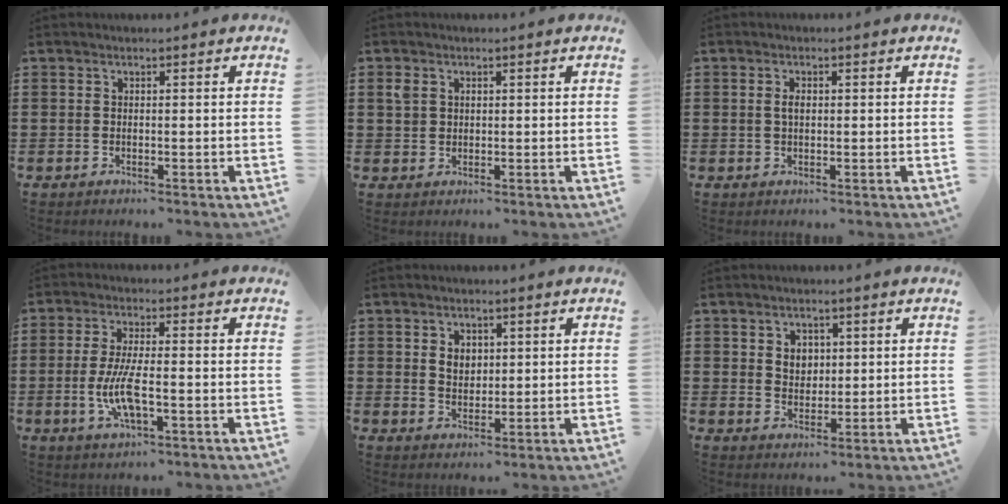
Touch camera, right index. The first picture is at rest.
{"total": 2.3, "force": [1.1, 1.7, 1.0], "torque": [-0.025, 0.008, 0.020]}
{"total": 1.5, "force": [0.2, 0.6, 1.4], "torque": [-0.028, 0.005, 0.002]}
{"total": 7.1, "force": [-1.7, 2.0, 6.6], "torque": [-0.145, -0.011, -0.036]}
{"total": 2.8, "force": [0.8, 2.1, 1.6], "torque": [-0.039, 0.009, 0.014]}
{"total": 2.9, "force": [1.1, 2.4, 1.3], "torque": [-0.033, 0.009, 0.018]}